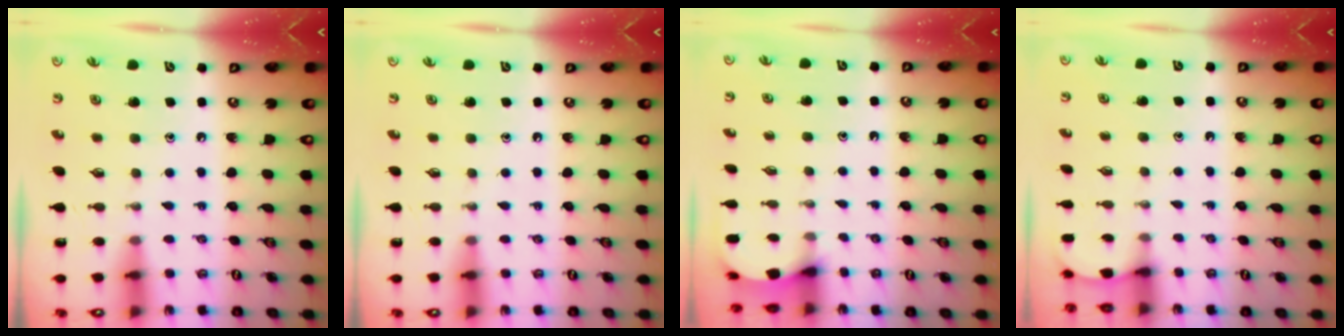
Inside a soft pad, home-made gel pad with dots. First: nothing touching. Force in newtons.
{"total": 0.0}
{"total": 2.4, "press": 2.4, "slide": 0.3}
{"total": 1.7, "press": 1.6, "slide": 0.2}